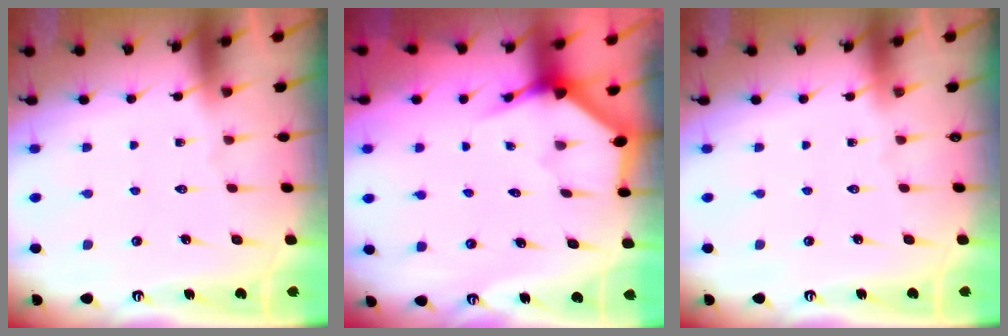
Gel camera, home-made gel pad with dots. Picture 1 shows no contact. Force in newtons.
{"total": 3.6, "press": 3.6, "slide": 0.1}
{"total": 0.0}